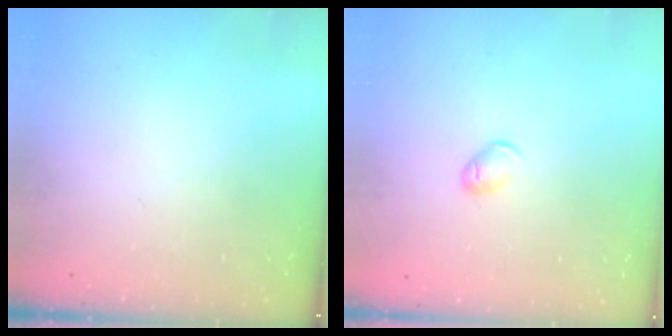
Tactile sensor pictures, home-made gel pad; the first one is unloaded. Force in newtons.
{"total": 7.0, "press": 6.9, "slide": 0.9}